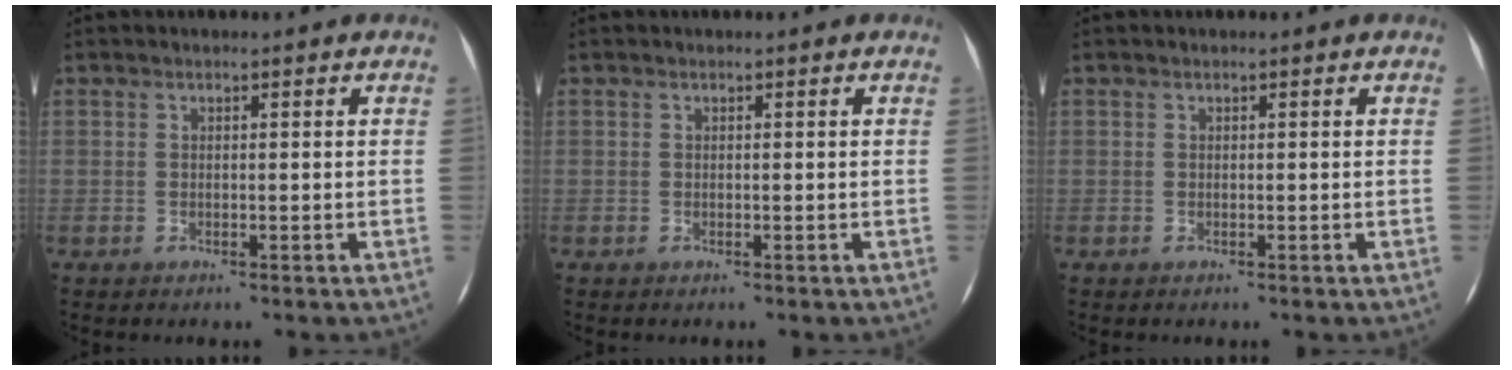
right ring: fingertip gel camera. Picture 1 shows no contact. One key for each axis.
{"total": 0.0}
{"total": 0.0}